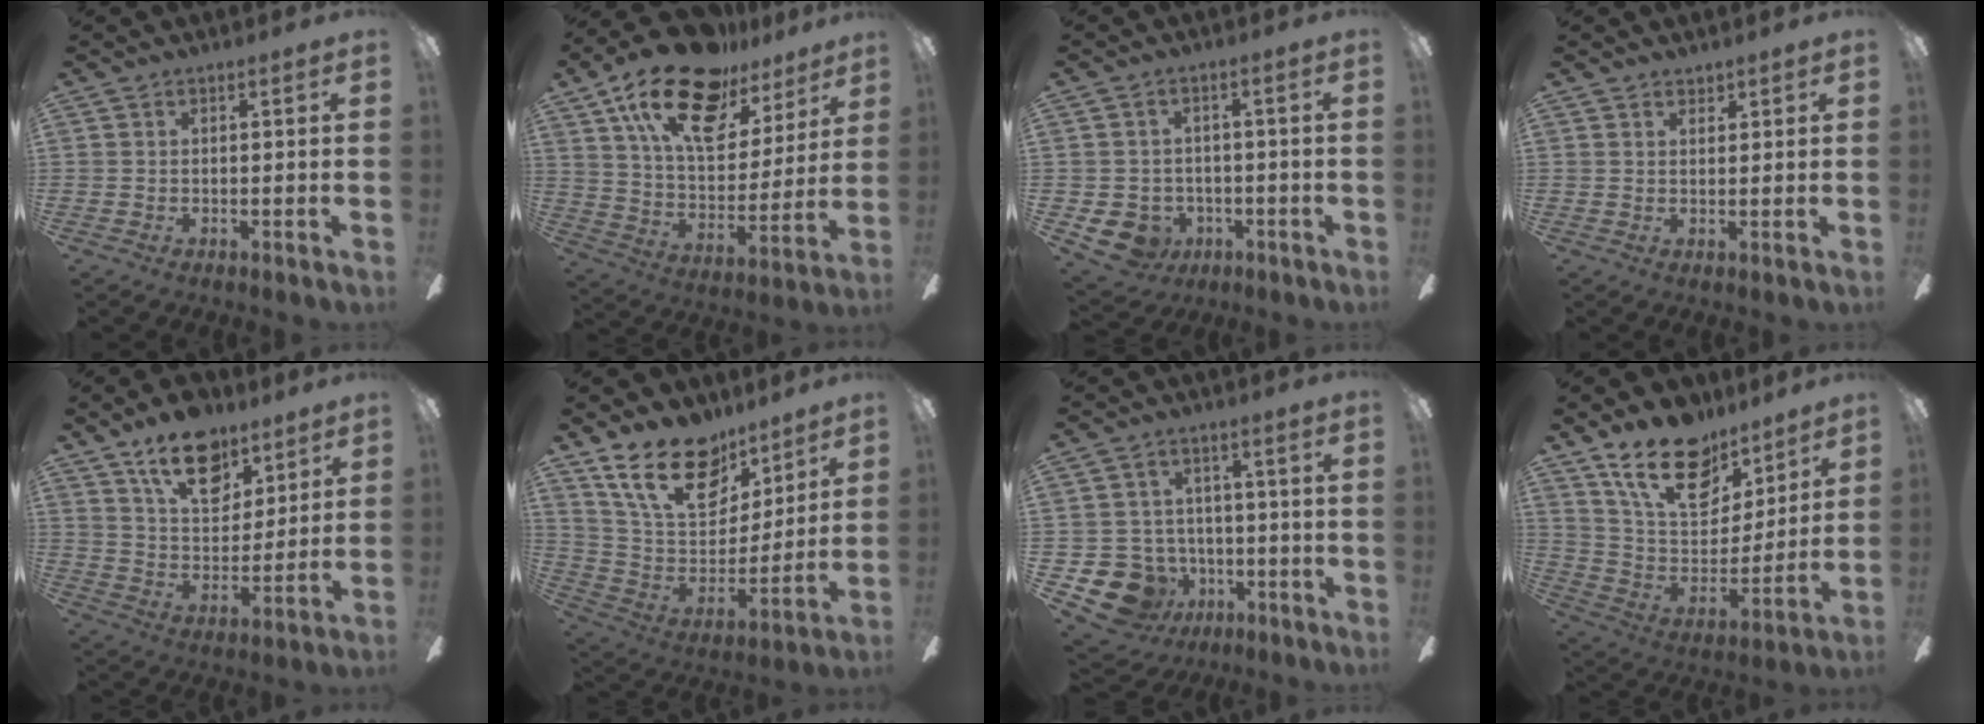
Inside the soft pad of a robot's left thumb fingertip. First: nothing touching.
{"total": 22.8, "force": [14.4, 11.1, 13.7], "torque": [-0.232, -0.071, 0.255]}
{"total": 6.0, "force": [-2.6, 5.1, 1.7], "torque": [-0.068, 0.009, -0.048]}
{"total": 1.6, "force": [1.6, 0.3, 0.0], "torque": [-0.001, -0.003, 0.031]}
{"total": 16.6, "force": [11.1, 9.0, 8.6], "torque": [-0.123, -0.055, 0.197]}
{"total": 21.7, "force": [13.7, 12.0, 11.7], "torque": [-0.206, -0.066, 0.254]}
{"total": 11.0, "force": [-5.3, 8.8, 4.1], "torque": [-0.116, 0.037, -0.086]}
{"total": 20.5, "force": [14.2, 10.5, 10.4], "torque": [-0.178, -0.078, 0.258]}